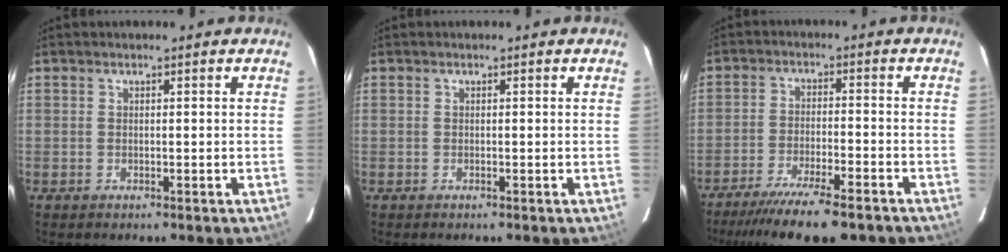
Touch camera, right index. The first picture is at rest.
{"total": 0.0}
{"total": 14.1, "force": [-11.5, 2.5, 7.9], "torque": [-0.164, -0.031, -0.182]}